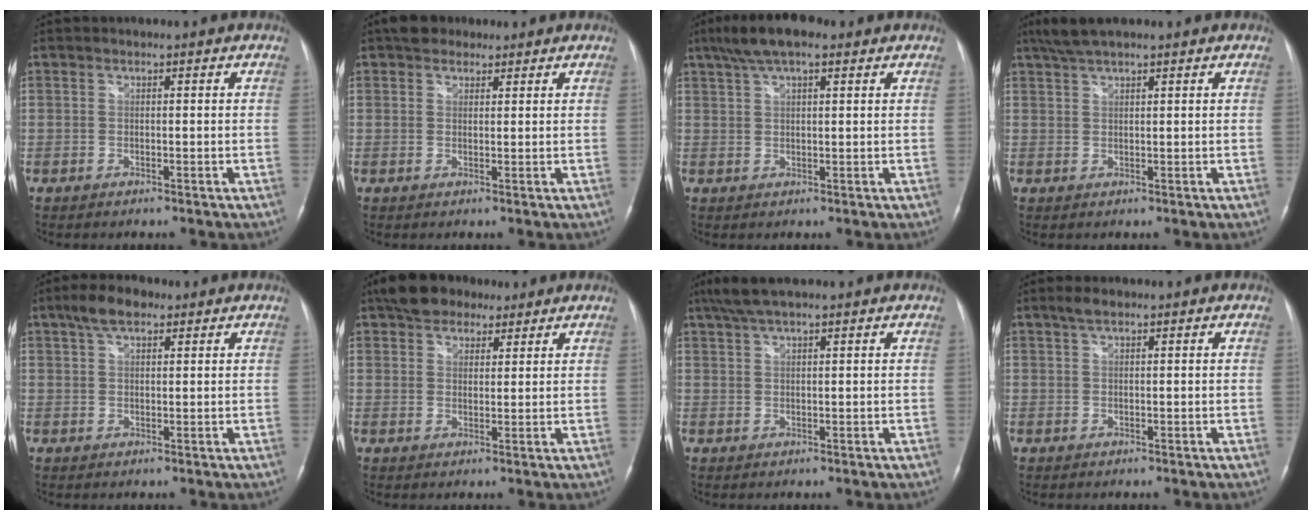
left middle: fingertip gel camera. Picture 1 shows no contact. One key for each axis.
{"total": 3.8, "fx": 2.9, "fy": 2.2, "fz": 1.2, "tx": -0.021, "ty": 0.019, "tz": 0.047}
{"total": 7.9, "fx": 5.3, "fy": 2.0, "fz": 5.5, "tx": -0.108, "ty": 0.026, "tz": 0.091}
{"total": 4.8, "fx": 3.8, "fy": 0.5, "fz": 2.8, "tx": -0.060, "ty": 0.020, "tz": 0.075}
{"total": 5.0, "fx": 3.2, "fy": 2.1, "fz": 3.2, "tx": -0.066, "ty": 0.016, "tz": 0.058}
{"total": 7.2, "fx": 5.4, "fy": 3.8, "fz": 2.9, "tx": -0.049, "ty": 0.019, "tz": 0.093}
{"total": 5.1, "fx": 4.0, "fy": 0.5, "fz": 3.2, "tx": -0.067, "ty": 0.026, "tz": 0.077}
{"total": 1.8, "fx": 1.3, "fy": 0.6, "fz": 1.2, "tx": -0.026, "ty": 0.011, "tz": 0.026}